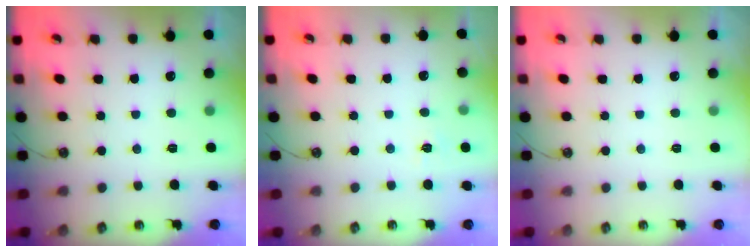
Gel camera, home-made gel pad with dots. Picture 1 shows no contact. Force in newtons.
{"total": 4.1, "press": 4.1, "slide": 0.6}
{"total": 0.0}